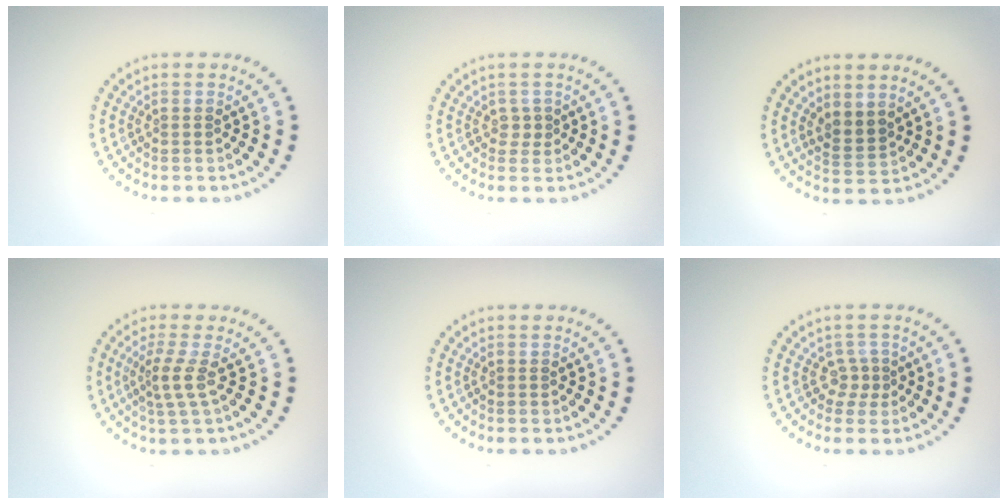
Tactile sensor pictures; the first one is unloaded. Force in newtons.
{"total": 0.9, "press": 0.8, "slide": 0.3}
{"total": 2.0, "press": 1.6, "slide": 1.2}
{"total": 2.2, "press": 1.4, "slide": 1.7}
{"total": 0.0}
{"total": 1.5, "press": 1.0, "slide": 1.1}